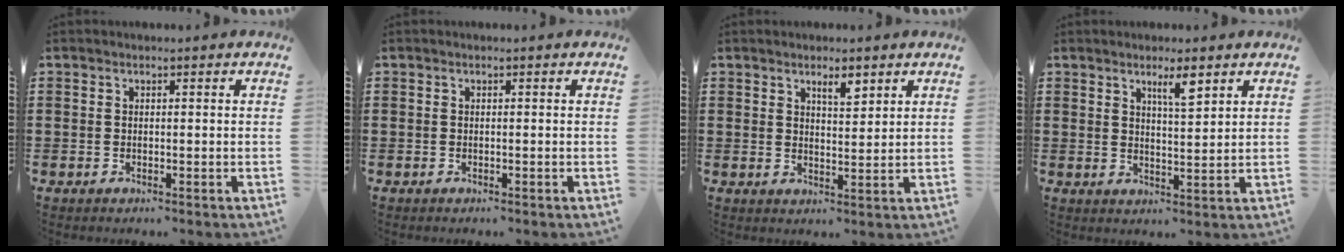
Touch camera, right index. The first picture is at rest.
{"total": 0.0}
{"total": 2.9, "force": [2.2, 0.7, 1.8], "torque": [-0.022, -0.003, 0.035]}
{"total": 3.8, "force": [2.6, 0.4, 2.7], "torque": [-0.041, -0.003, 0.040]}